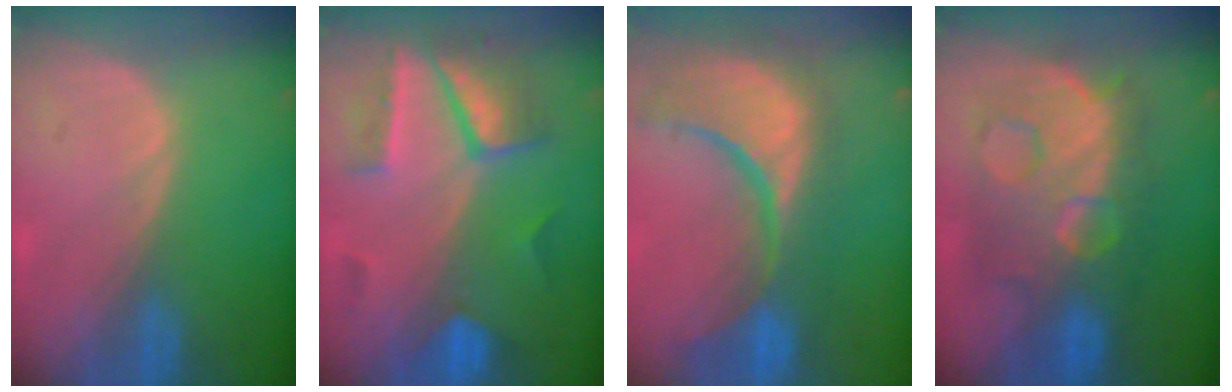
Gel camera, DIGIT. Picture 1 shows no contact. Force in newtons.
{"total": 7.9, "press": 7.6, "slide": 2.0}
{"total": 14.9, "press": 12.0, "slide": 8.9}
{"total": 12.1, "press": 12.0, "slide": 1.2}